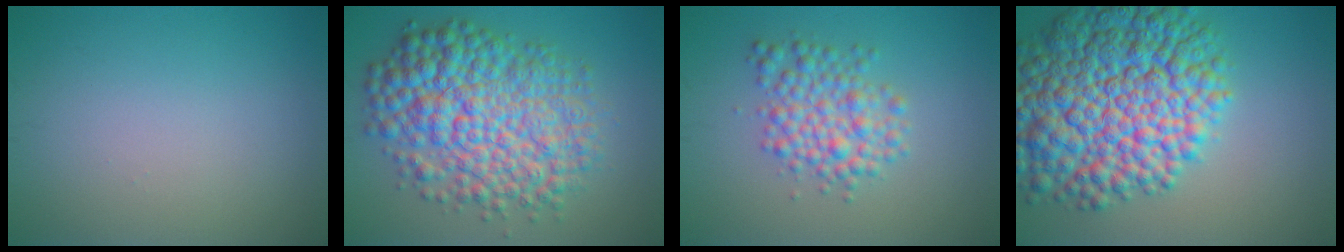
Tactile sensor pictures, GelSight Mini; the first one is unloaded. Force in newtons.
{"total": 10.4, "press": 10.4, "slide": 0.1}
{"total": 4.1, "press": 4.1, "slide": 0.1}
{"total": 14.1, "press": 14.1, "slide": 0.3}